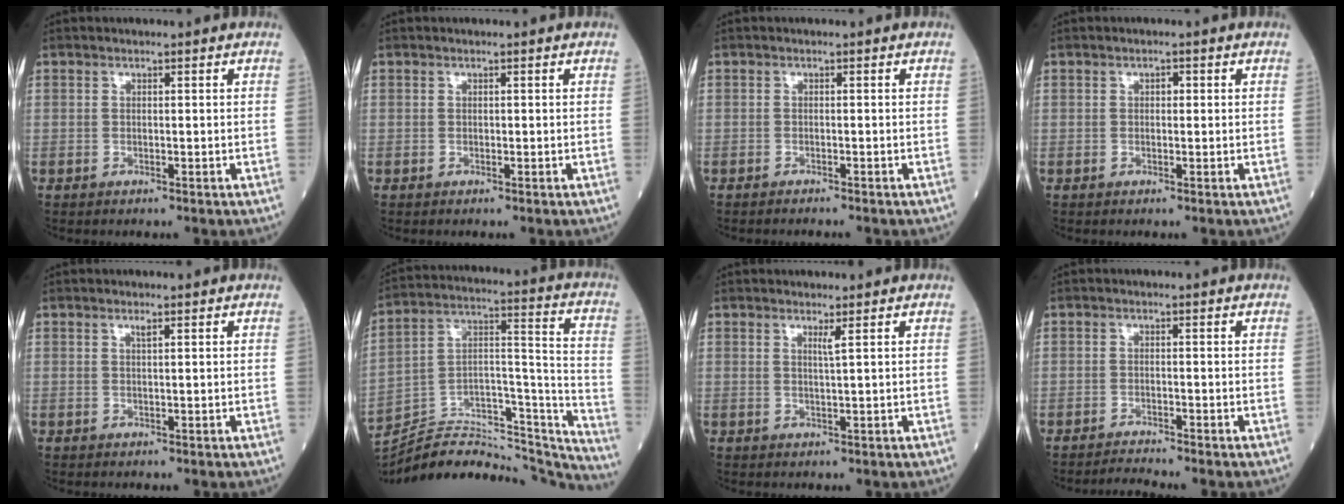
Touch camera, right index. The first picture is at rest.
{"total": 0.0}
{"total": 2.5, "force": [-2.4, 0.1, 0.9], "torque": [-0.014, -0.003, -0.029]}
{"total": 0.9, "force": [0.1, 0.5, 0.7], "torque": [-0.008, 0.003, 0.000]}
{"total": 0.7, "force": [0.4, -0.1, 0.6], "torque": [-0.012, -0.002, 0.007]}
{"total": 27.0, "force": [-25.1, 6.1, 7.7], "torque": [-0.099, 0.039, -0.375]}
{"total": 1.2, "force": [0.7, -0.4, 0.9], "torque": [-0.026, -0.010, 0.013]}
{"total": 2.3, "force": [-2.1, -1.0, -0.1], "torque": [-0.005, -0.014, -0.039]}